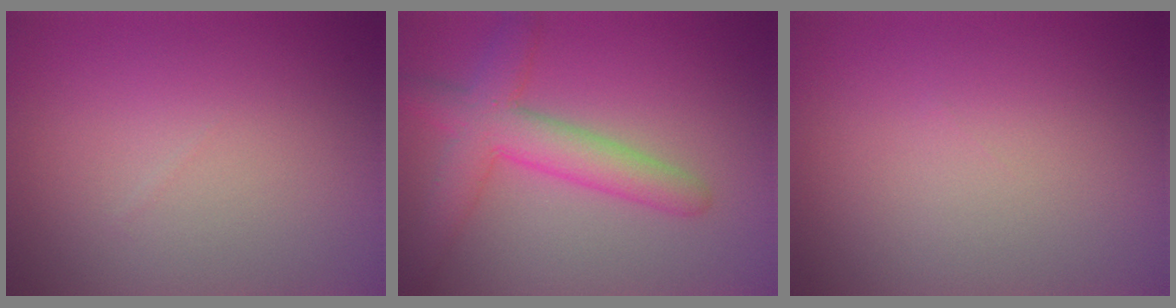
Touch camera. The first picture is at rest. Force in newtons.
{"total": 5.2, "press": 5.2, "slide": 0.1}
{"total": 0.0}